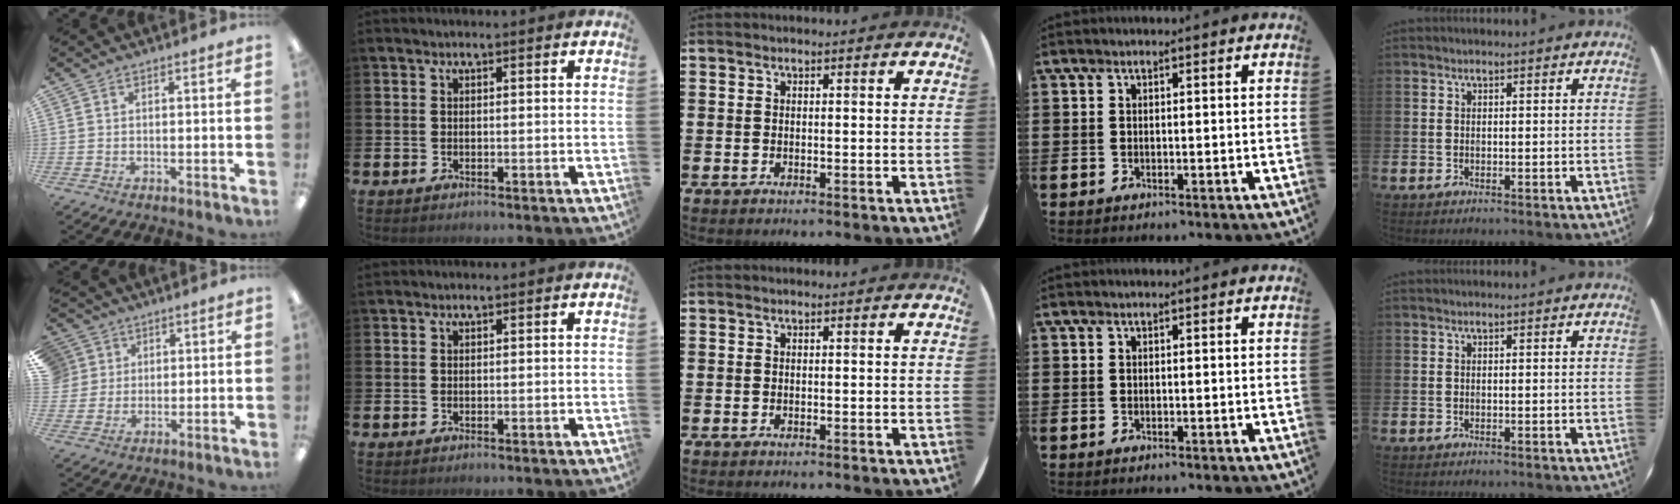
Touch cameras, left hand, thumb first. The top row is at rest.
{"thumb": {"total": 6.3, "force": [2.8, 5.7, 0.2], "torque": [-0.016, -0.006, 0.056]}, "index": {"total": 0.5, "force": [0.5, 0.1, 0.0], "torque": [0.008, -0.001, 0.007]}}